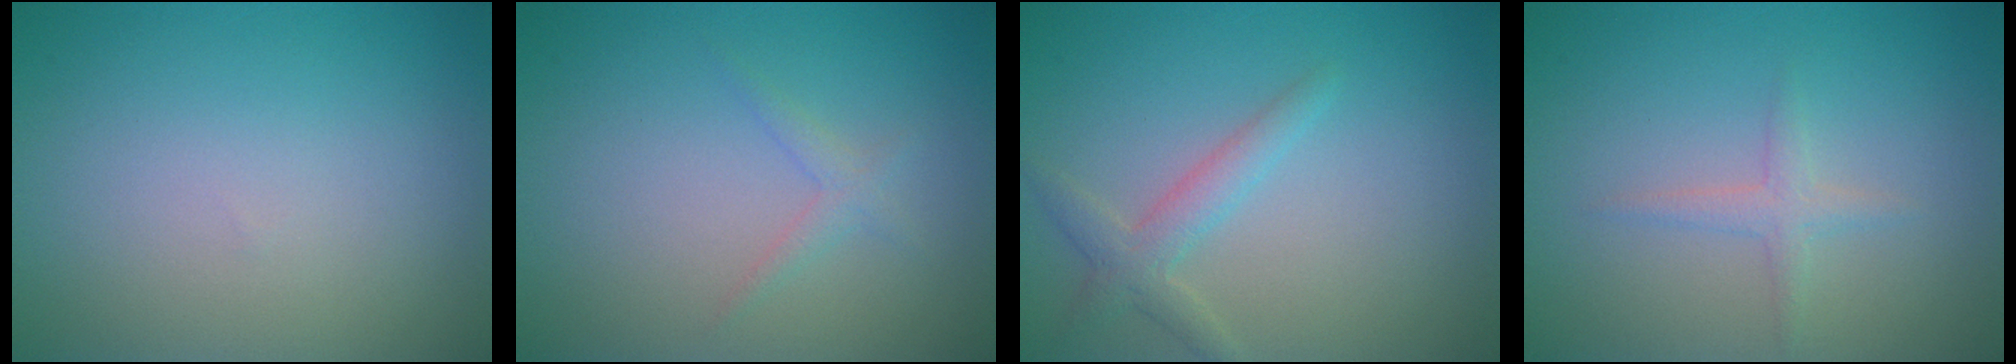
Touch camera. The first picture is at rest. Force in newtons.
{"total": 1.1, "press": 1.1, "slide": 0.0}
{"total": 2.3, "press": 2.3, "slide": 0.1}
{"total": 1.4, "press": 1.4, "slide": 0.0}